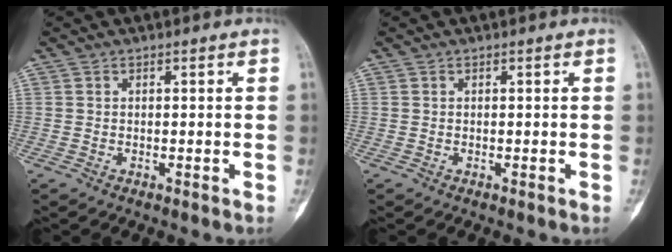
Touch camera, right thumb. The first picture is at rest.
{"total": 0.0}